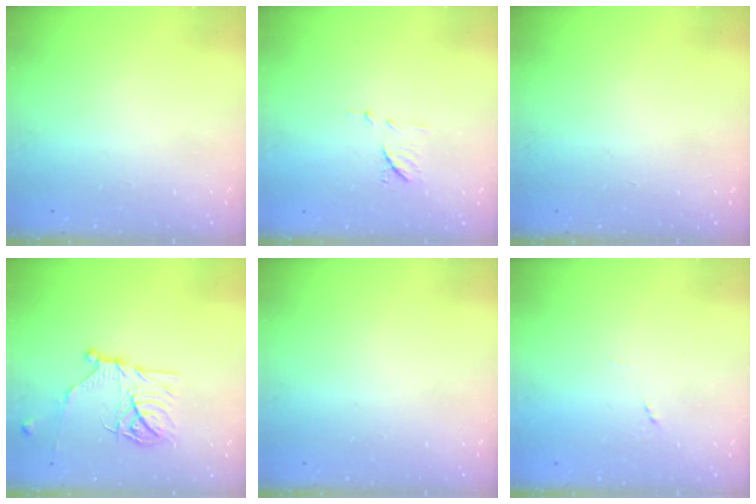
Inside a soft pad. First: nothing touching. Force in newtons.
{"total": 7.0, "press": 7.0, "slide": 0.6}
{"total": 0.0}
{"total": 15.9, "press": 15.9, "slide": 1.5}
{"total": 0.0}
{"total": 4.9, "press": 4.7, "slide": 1.1}